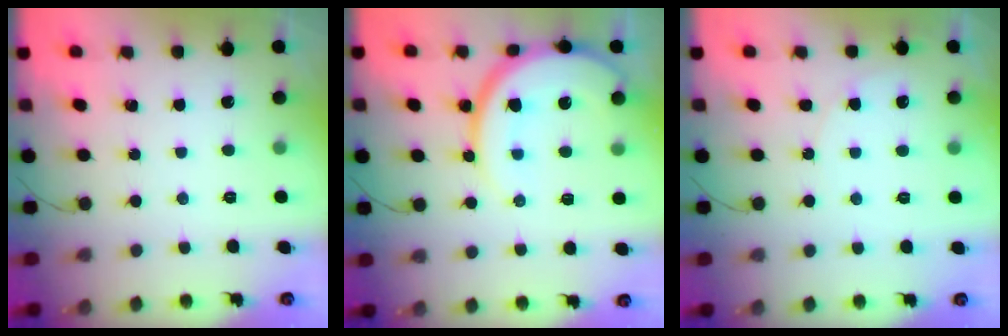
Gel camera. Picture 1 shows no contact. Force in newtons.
{"total": 13.8, "press": 13.8, "slide": 1.2}
{"total": 6.0, "press": 5.9, "slide": 0.4}